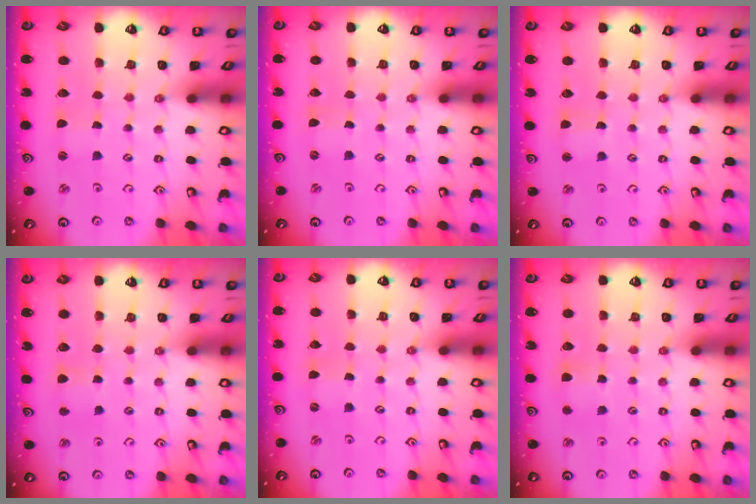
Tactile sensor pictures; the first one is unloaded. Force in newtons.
{"total": 0.0}
{"total": 2.7, "press": 2.6, "slide": 0.4}
{"total": 2.9, "press": 2.9, "slide": 0.4}
{"total": 0.0}
{"total": 4.3, "press": 4.2, "slide": 0.7}